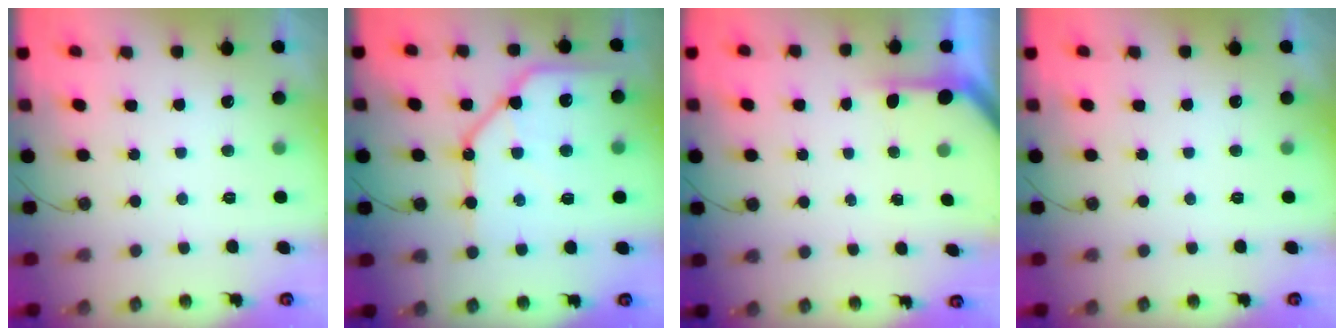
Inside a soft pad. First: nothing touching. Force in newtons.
{"total": 15.6, "press": 15.4, "slide": 1.8}
{"total": 2.7, "press": 2.7, "slide": 0.2}
{"total": 0.0}